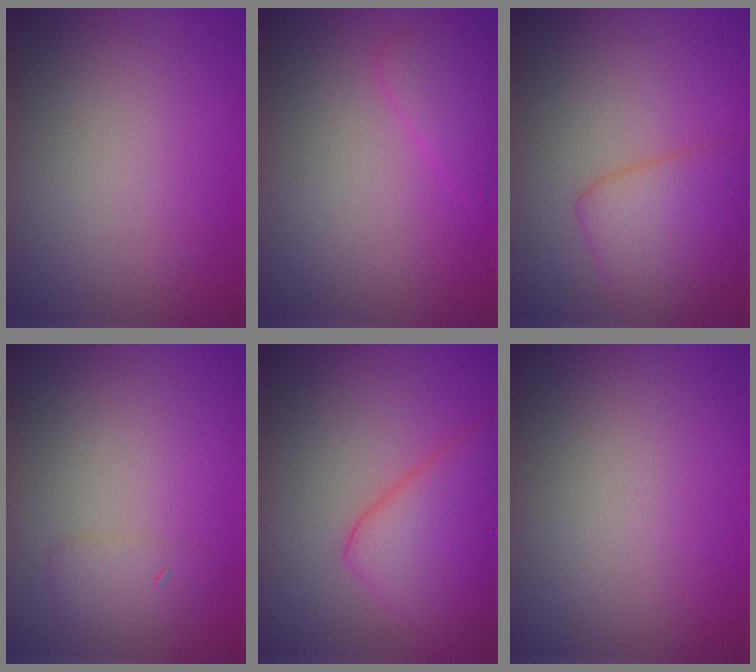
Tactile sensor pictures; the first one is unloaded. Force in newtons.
{"total": 2.1, "press": 2.0, "slide": 0.2}
{"total": 4.1, "press": 4.1, "slide": 0.3}
{"total": 1.5, "press": 1.5, "slide": 0.0}
{"total": 5.7, "press": 5.7, "slide": 0.3}
{"total": 0.0}